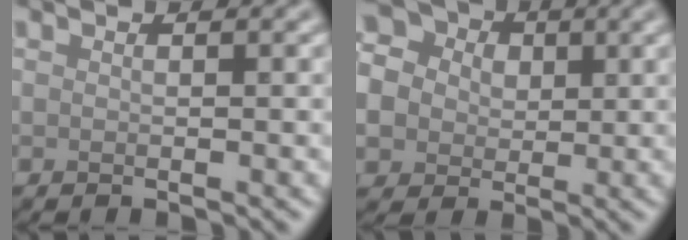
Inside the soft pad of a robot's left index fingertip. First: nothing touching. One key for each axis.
{"total": 13.5, "fx": 3.0, "fy": 11.7, "fz": 6.2, "tx": -0.154, "ty": 0.044, "tz": 0.028}